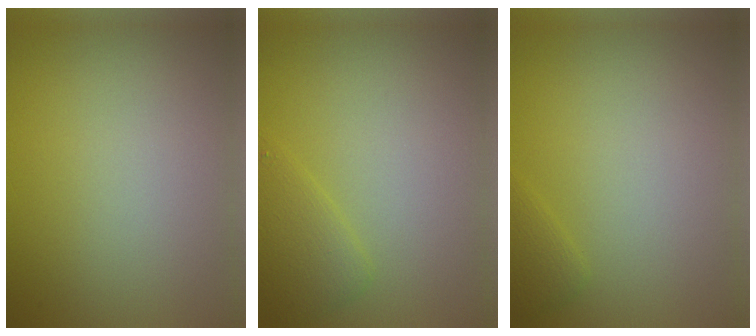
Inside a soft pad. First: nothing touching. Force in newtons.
{"total": 2.1, "press": 2.0, "slide": 0.2}
{"total": 1.1, "press": 1.1, "slide": 0.0}